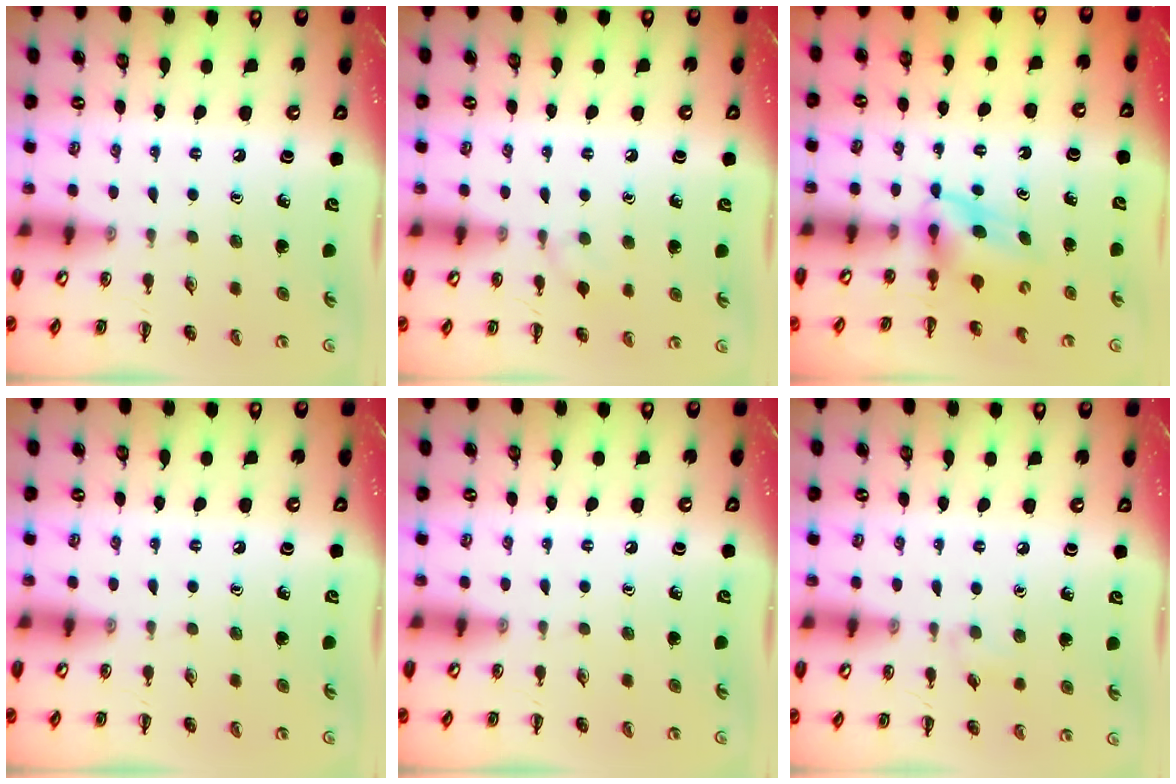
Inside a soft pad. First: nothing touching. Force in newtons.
{"total": 5.6, "press": 5.3, "slide": 1.7}
{"total": 5.1, "press": 5.1, "slide": 0.5}
{"total": 0.0}
{"total": 0.0}
{"total": 4.7, "press": 4.4, "slide": 1.7}